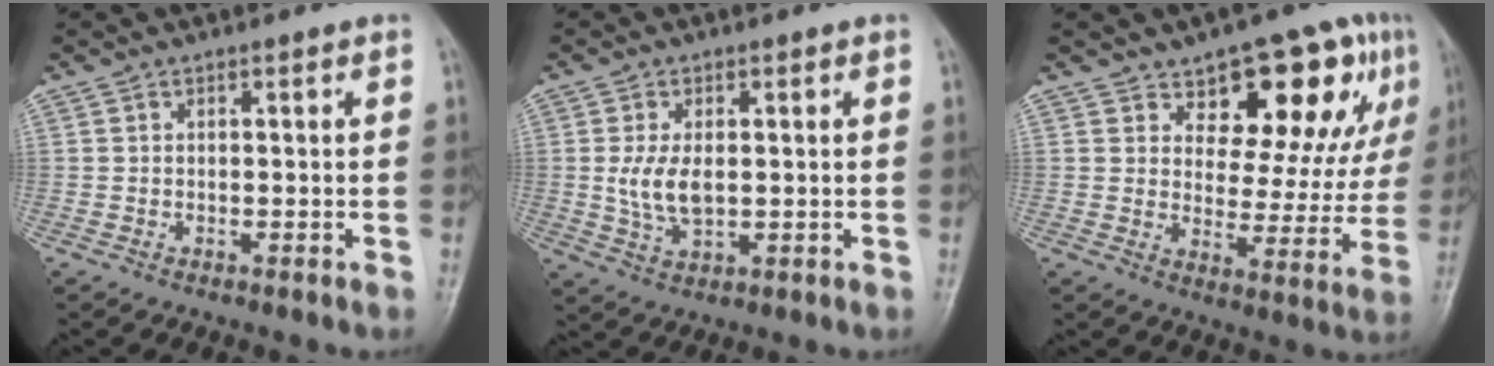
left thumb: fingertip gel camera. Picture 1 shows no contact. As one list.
[{"total": 6.2, "force": [0.3, 3.4, 5.2], "torque": [-0.106, -0.007, 0.010]}, {"total": 16.6, "force": [8.8, 8.1, 11.6], "torque": [-0.089, -0.040, 0.122]}]